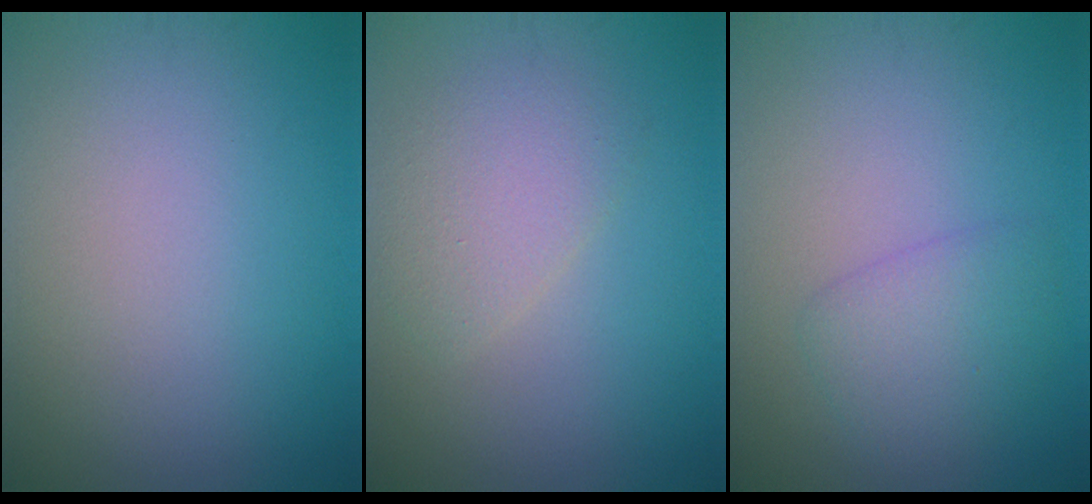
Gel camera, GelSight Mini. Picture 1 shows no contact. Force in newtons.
{"total": 2.6, "press": 2.6, "slide": 0.2}
{"total": 2.6, "press": 2.6, "slide": 0.1}